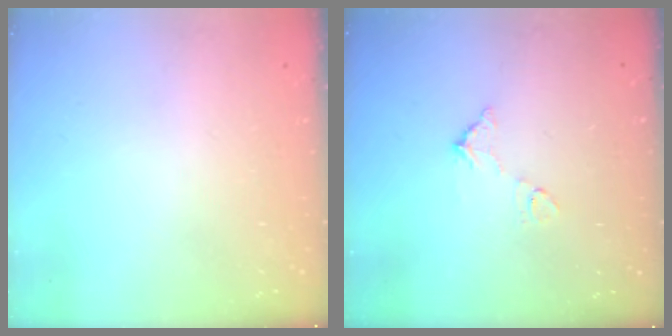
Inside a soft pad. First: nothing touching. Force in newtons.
{"total": 6.2, "press": 6.2, "slide": 0.3}